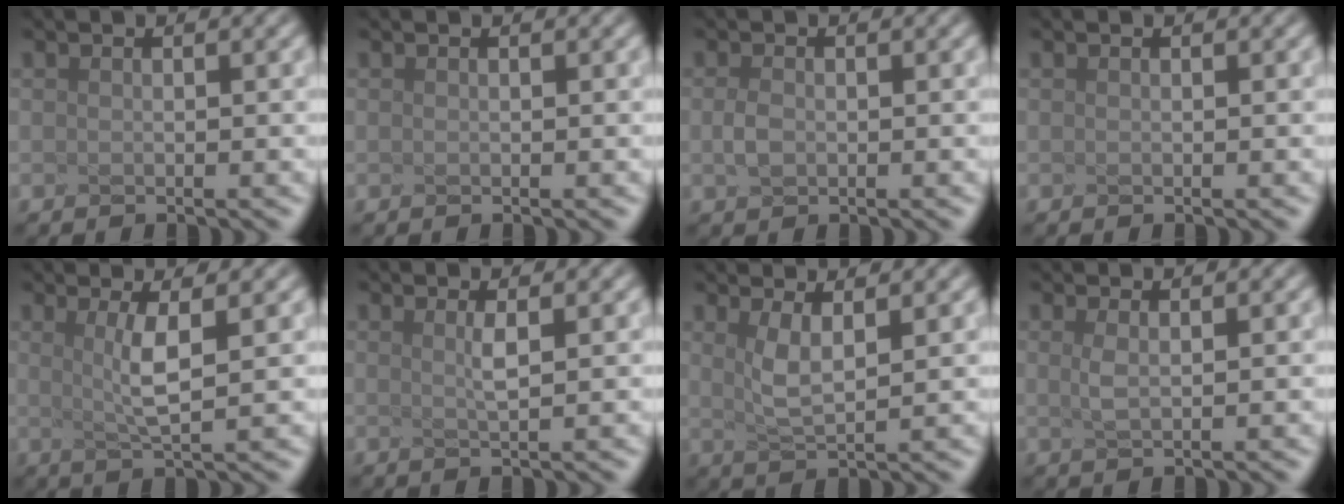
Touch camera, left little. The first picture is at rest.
{"total": 0.0}
{"total": 1.5, "force": [-1.2, -0.7, -0.5], "torque": [-0.031, -0.006, 0.022]}
{"total": 0.0}
{"total": 2.2, "force": [-0.5, -0.8, 2.0], "torque": [-0.071, -0.008, 0.036]}
{"total": 1.2, "force": [-0.7, -0.9, 0.2], "torque": [-0.036, -0.006, 0.023]}
{"total": 1.5, "force": [0.2, -0.7, 1.3], "torque": [-0.057, -0.009, 0.047]}
{"total": 0.6, "force": [-0.2, -0.5, 0.3], "torque": [-0.033, -0.005, 0.018]}